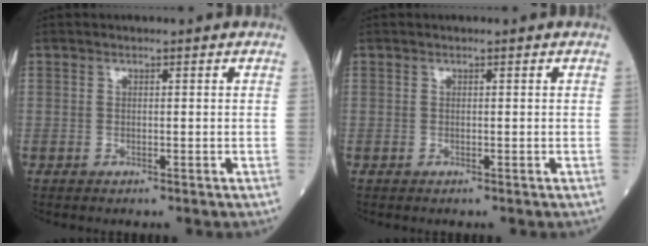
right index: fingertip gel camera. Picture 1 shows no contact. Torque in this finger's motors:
{"motor_torque": [0.03, 0.03, 0.00, 0.00]}